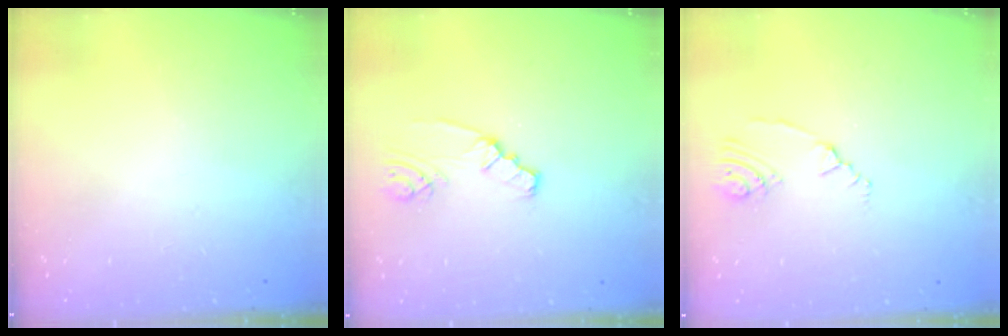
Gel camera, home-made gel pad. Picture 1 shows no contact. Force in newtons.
{"total": 2.0, "press": 2.0, "slide": 0.1}
{"total": 2.5, "press": 2.1, "slide": 1.3}